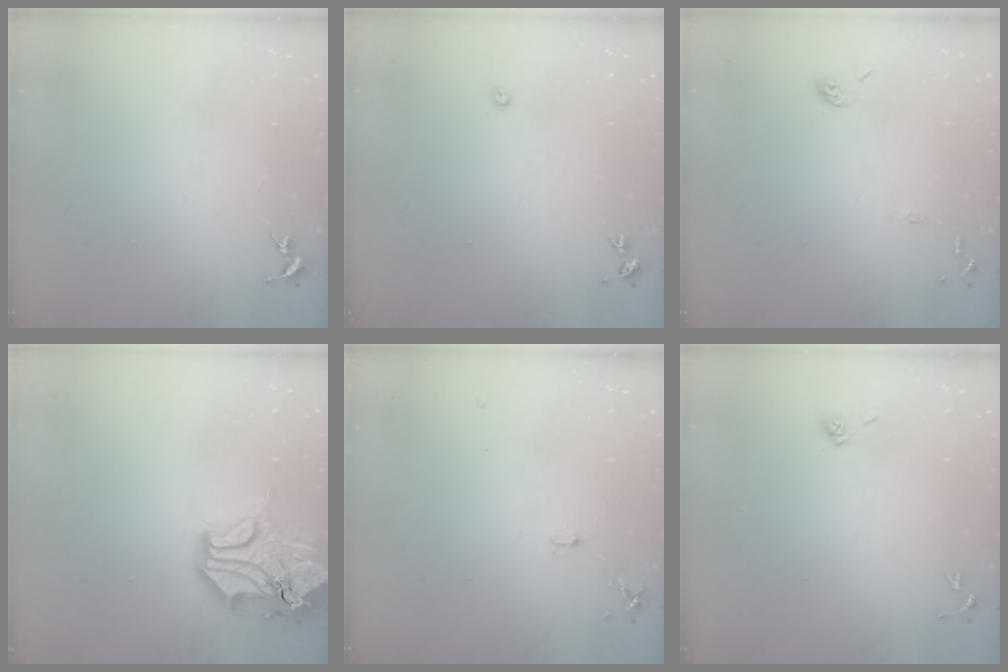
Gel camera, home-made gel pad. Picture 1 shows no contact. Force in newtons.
{"total": 2.4, "press": 2.4, "slide": 0.3}
{"total": 7.0, "press": 7.0, "slide": 0.7}
{"total": 17.9, "press": 17.7, "slide": 2.6}
{"total": 5.2, "press": 5.1, "slide": 0.6}
{"total": 3.8, "press": 3.4, "slide": 1.7}